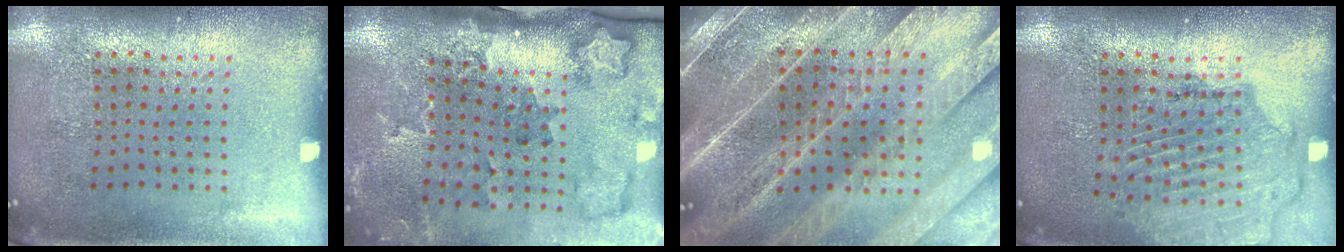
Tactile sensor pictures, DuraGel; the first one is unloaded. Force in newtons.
{"total": 2.2, "press": 2.0, "slide": 1.0}
{"total": 4.4, "press": 4.0, "slide": 2.0}
{"total": 1.6, "press": 1.5, "slide": 0.3}